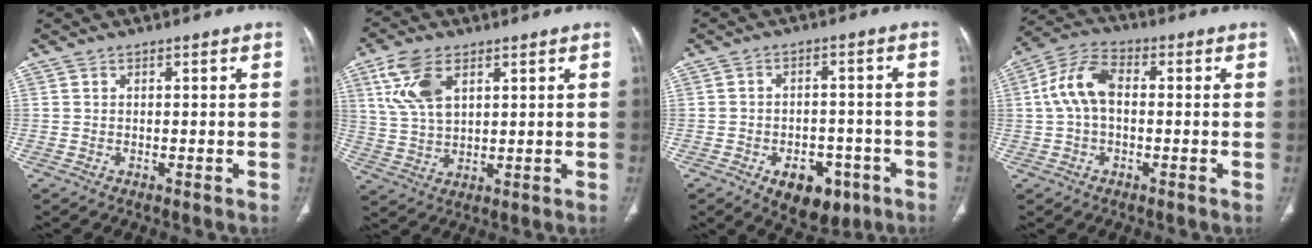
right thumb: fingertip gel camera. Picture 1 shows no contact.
{"total": 10.0, "force": [4.4, 5.4, 7.2], "torque": [-0.146, -0.008, 0.092]}
{"total": 9.8, "force": [-4.8, 6.2, 5.9], "torque": [-0.052, 0.025, -0.057]}
{"total": 9.2, "force": [0.4, 5.7, 7.2], "torque": [-0.146, 0.029, 0.002]}